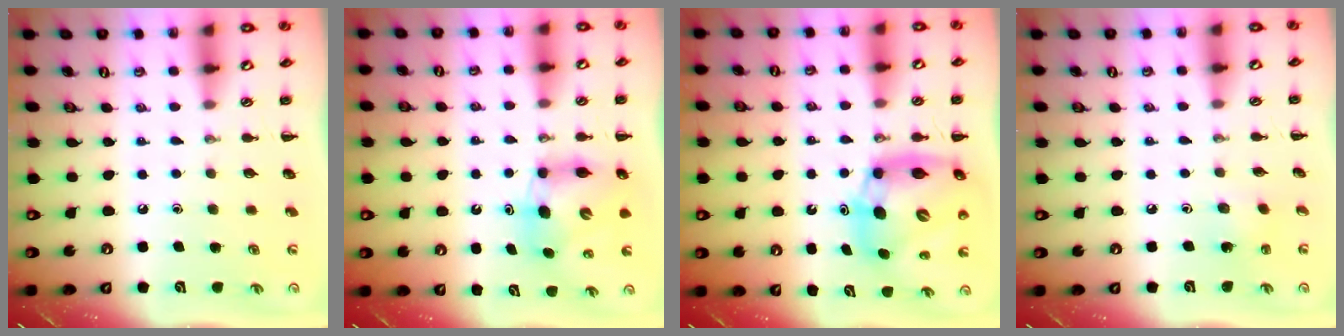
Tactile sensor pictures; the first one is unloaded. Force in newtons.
{"total": 6.7, "press": 6.6, "slide": 1.1}
{"total": 12.3, "press": 11.8, "slide": 3.5}
{"total": 2.1, "press": 2.0, "slide": 0.8}